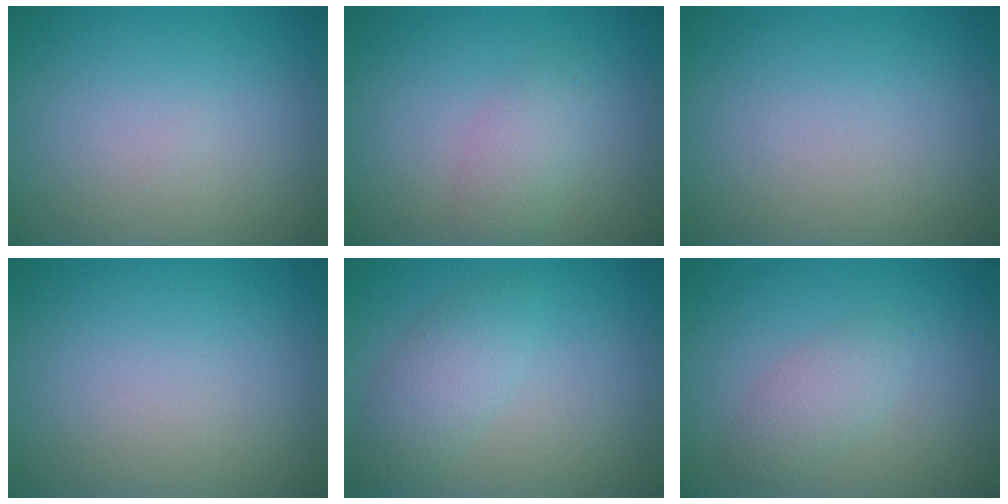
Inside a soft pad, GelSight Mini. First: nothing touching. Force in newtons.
{"total": 2.3, "press": 2.3, "slide": 0.1}
{"total": 0.0}
{"total": 0.0}
{"total": 3.0, "press": 3.0, "slide": 0.1}
{"total": 2.1, "press": 2.1, "slide": 0.1}